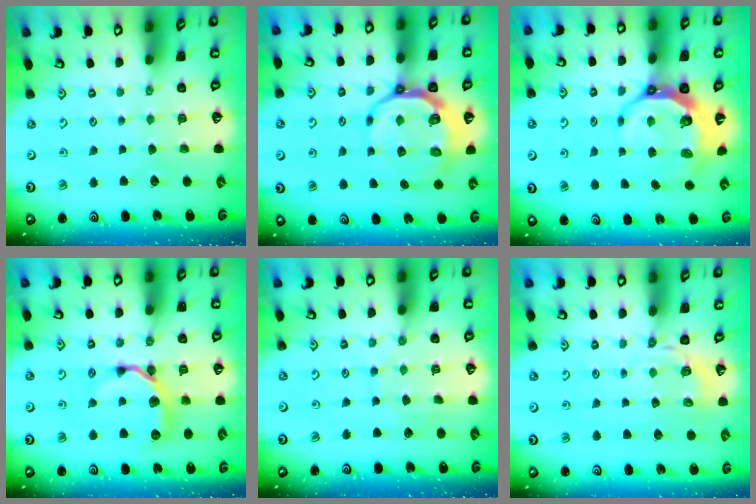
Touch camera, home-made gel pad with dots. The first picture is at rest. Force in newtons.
{"total": 9.8, "press": 9.2, "slide": 3.5}
{"total": 7.9, "press": 6.8, "slide": 4.0}
{"total": 9.9, "press": 9.9, "slide": 0.3}
{"total": 6.8, "press": 6.8, "slide": 0.6}
{"total": 3.8, "press": 3.4, "slide": 1.8}